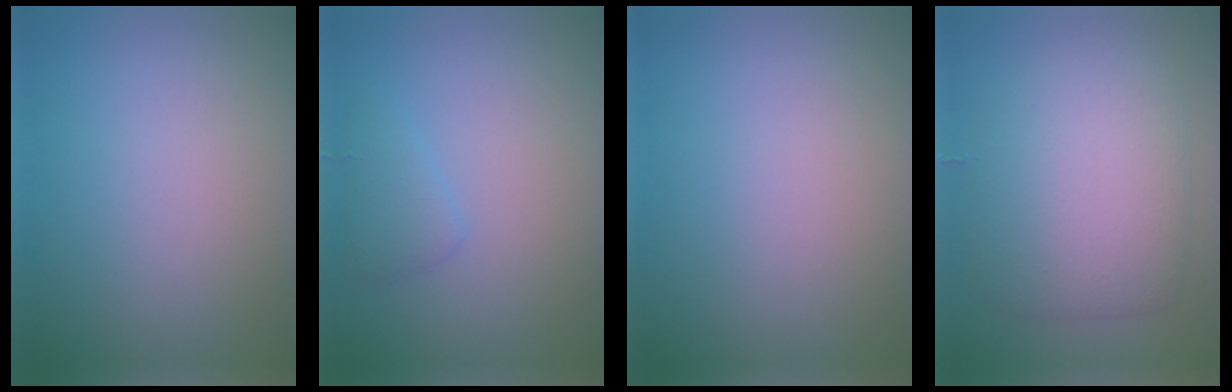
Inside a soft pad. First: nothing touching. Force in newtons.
{"total": 1.6, "press": 1.6, "slide": 0.1}
{"total": 0.0}
{"total": 6.0, "press": 6.0, "slide": 0.1}